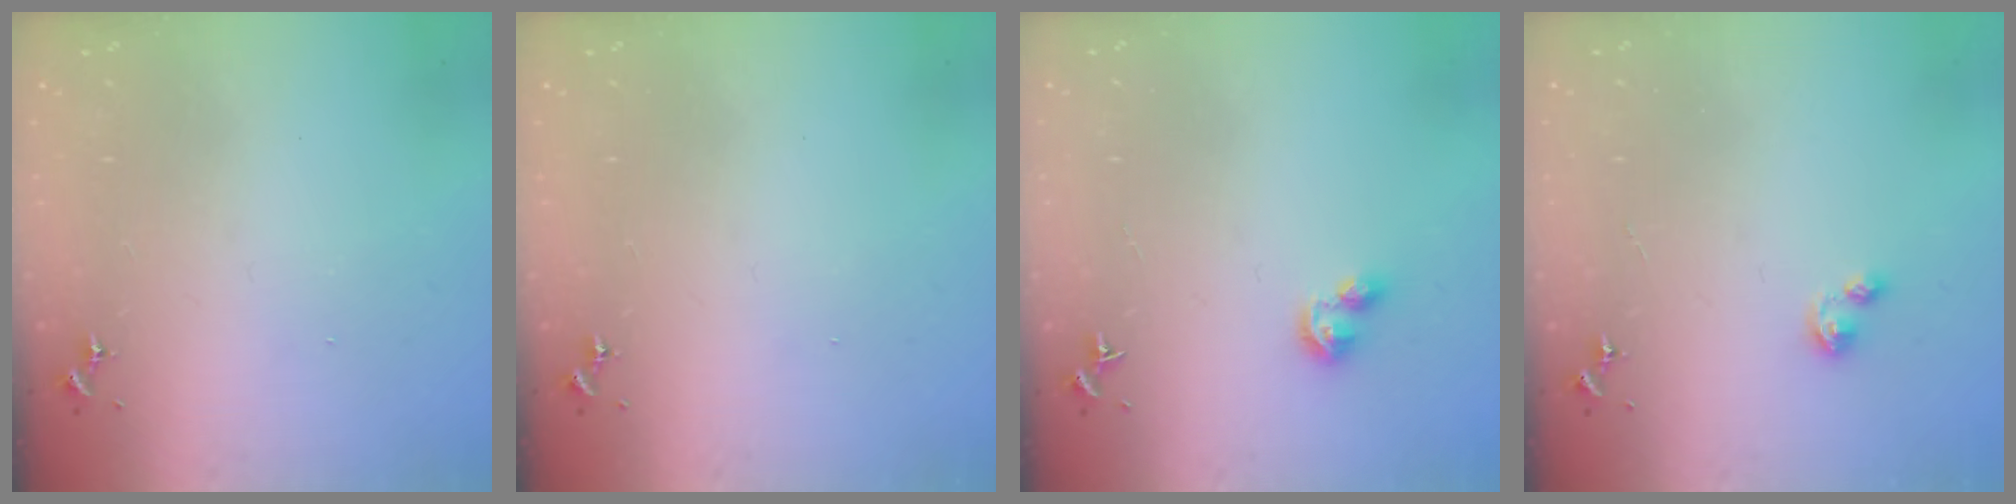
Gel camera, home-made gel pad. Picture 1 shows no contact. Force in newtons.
{"total": 0.0}
{"total": 5.1, "press": 5.1, "slide": 0.6}
{"total": 2.6, "press": 2.6, "slide": 0.3}